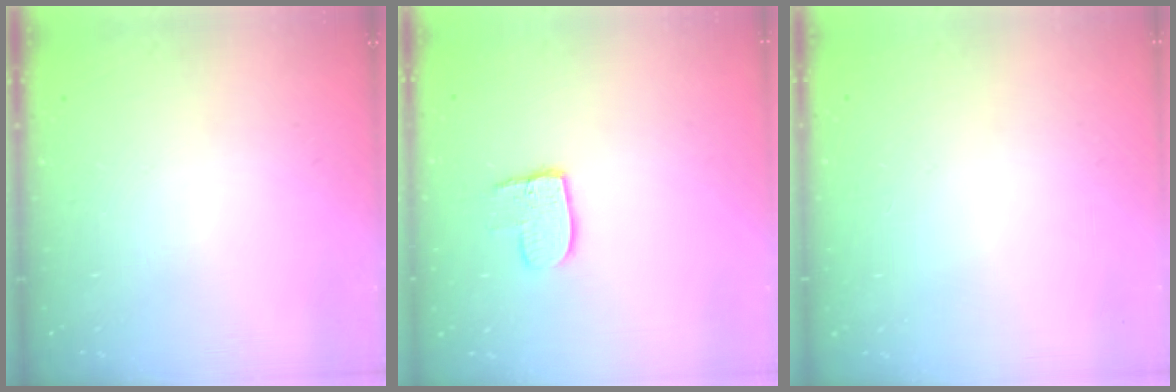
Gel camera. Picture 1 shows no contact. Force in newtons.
{"total": 8.0, "press": 8.0, "slide": 0.7}
{"total": 0.6, "press": 0.6, "slide": 0.1}